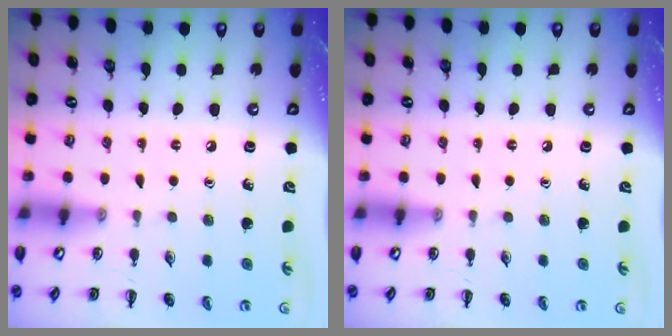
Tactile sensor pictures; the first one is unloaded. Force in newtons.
{"total": 0.0}